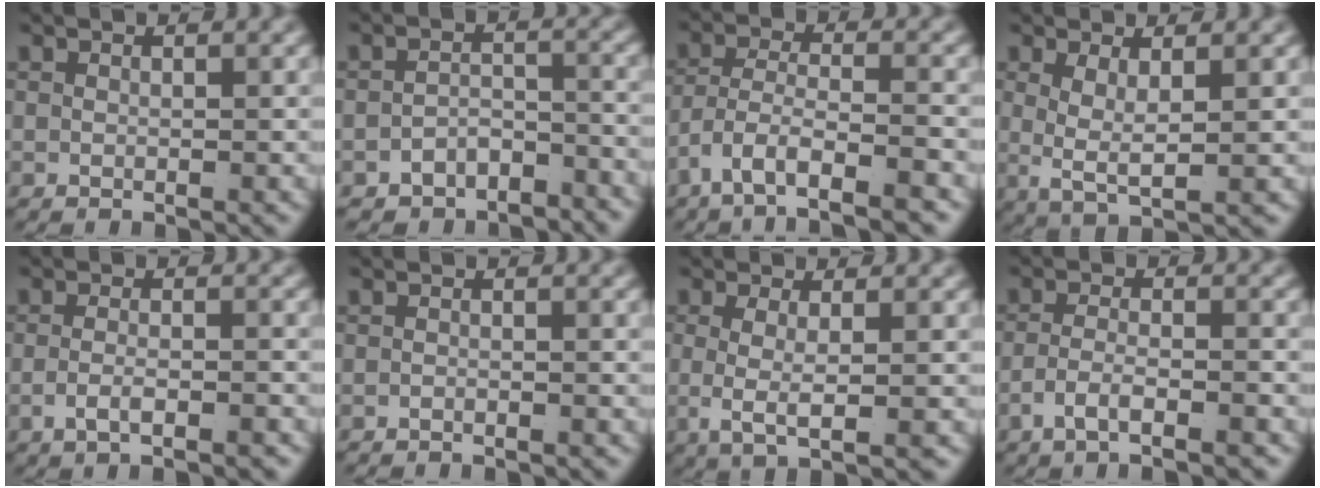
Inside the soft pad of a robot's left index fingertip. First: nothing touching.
{"total": 4.1, "force": [-3.6, 1.8, 0.7], "torque": [-0.003, -0.014, -0.061]}
{"total": 6.7, "force": [-4.2, 3.1, 4.1], "torque": [-0.084, -0.039, -0.052]}
{"total": 4.5, "force": [0.2, 2.2, 3.9], "torque": [-0.081, -0.019, 0.011]}
{"total": 2.4, "force": [-1.8, 0.2, 1.6], "torque": [-0.030, -0.013, -0.027]}
{"total": 1.0, "force": [-0.9, -0.4, 0.0], "torque": [-0.004, -0.006, -0.013]}
{"total": 4.0, "force": [-0.2, 0.9, 3.9], "torque": [-0.078, -0.016, 0.008]}
{"total": 3.5, "force": [-2.6, 0.7, 2.2], "torque": [-0.040, -0.015, -0.039]}